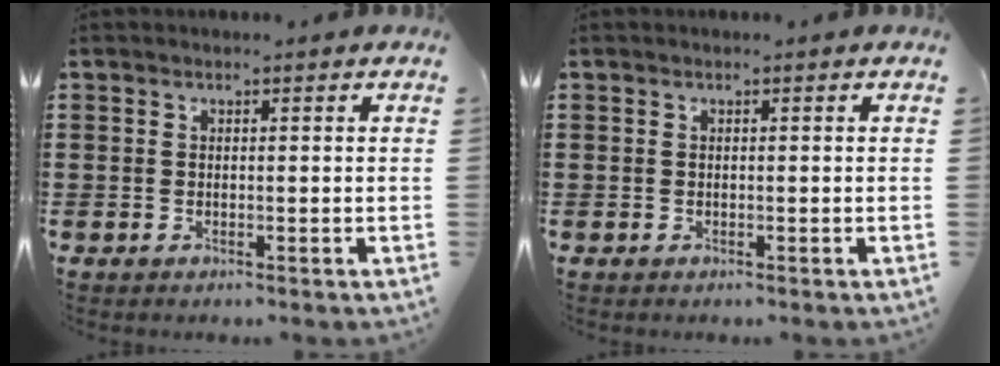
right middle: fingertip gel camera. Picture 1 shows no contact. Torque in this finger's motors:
{"motor_torque": [0.12, -0.02, 0.00, 0.00]}